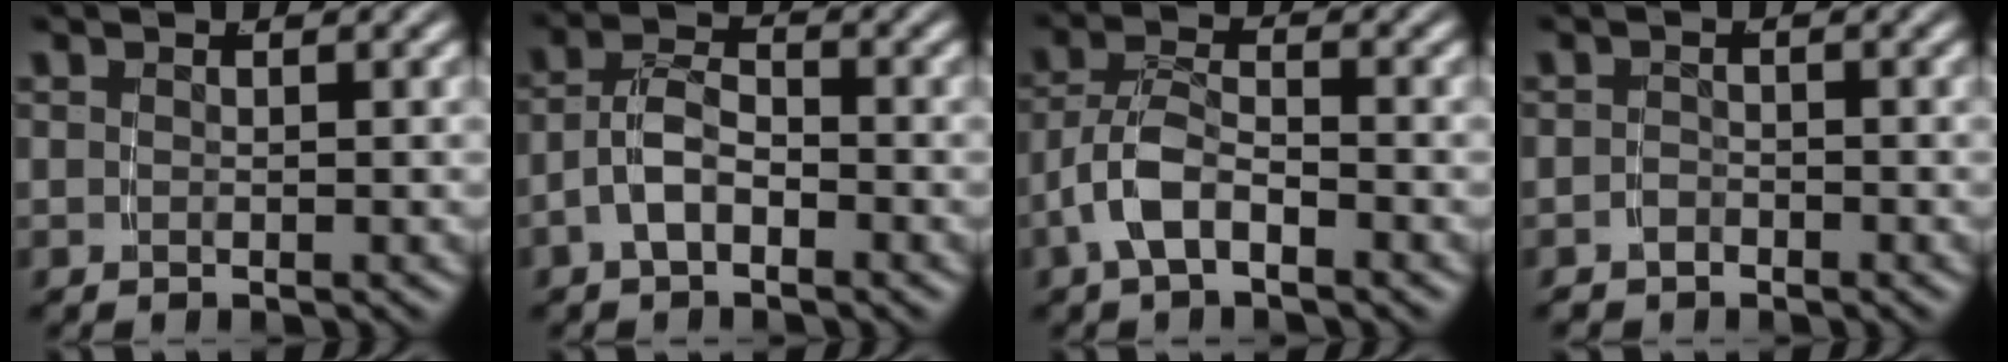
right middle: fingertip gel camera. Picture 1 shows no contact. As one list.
[{"total": 4.0, "force": [-1.7, 2.5, 2.6], "torque": [-0.057, -0.012, -0.026]}, {"total": 3.7, "force": [-1.8, 2.1, 2.5], "torque": [-0.054, -0.011, -0.029]}, {"total": 1.4, "force": [-1.4, 0.3, -0.1], "torque": [-0.003, -0.014, -0.018]}]